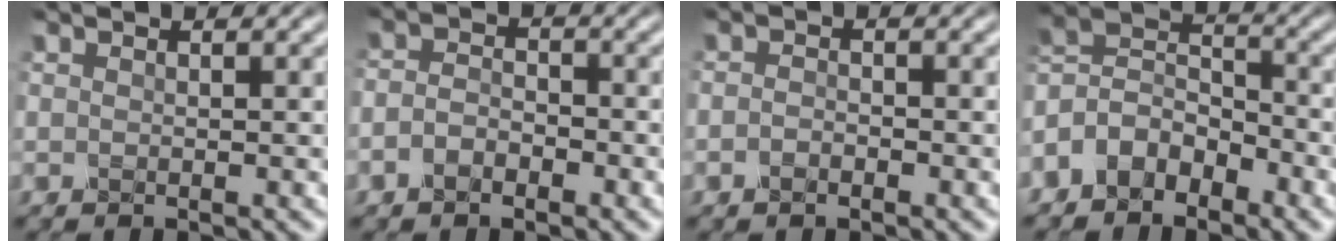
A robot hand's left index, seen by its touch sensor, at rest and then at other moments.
{"total": 2.2, "force": [-1.2, 1.4, 1.3], "torque": [-0.026, 0.003, -0.029]}
{"total": 1.1, "force": [-0.6, 0.6, 0.7], "torque": [-0.016, 0.000, -0.014]}
{"total": 5.2, "force": [-3.3, 3.2, 2.5], "torque": [-0.048, 0.008, -0.078]}